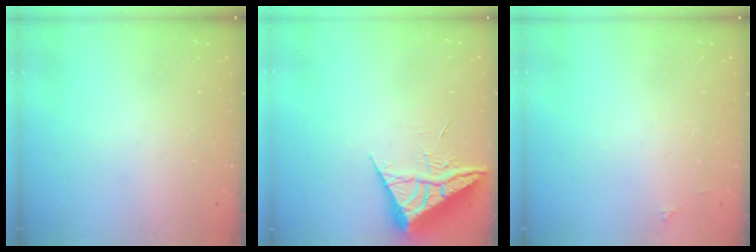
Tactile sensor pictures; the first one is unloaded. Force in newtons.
{"total": 7.0, "press": 7.0, "slide": 0.3}
{"total": 2.0, "press": 2.0, "slide": 0.3}